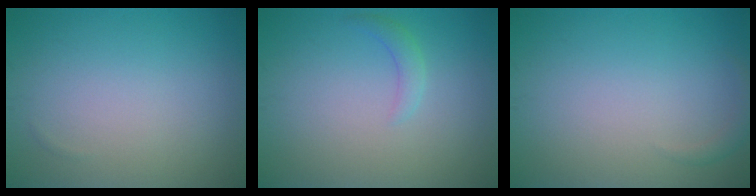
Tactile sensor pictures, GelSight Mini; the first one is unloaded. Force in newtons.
{"total": 1.4, "press": 1.4, "slide": 0.1}
{"total": 0.9, "press": 0.9, "slide": 0.1}